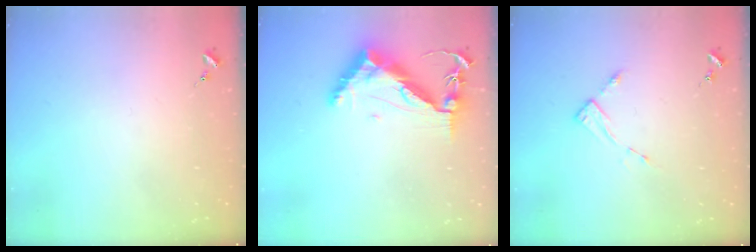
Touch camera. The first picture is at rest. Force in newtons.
{"total": 11.8, "press": 11.7, "slide": 1.5}
{"total": 3.7, "press": 3.7, "slide": 0.5}